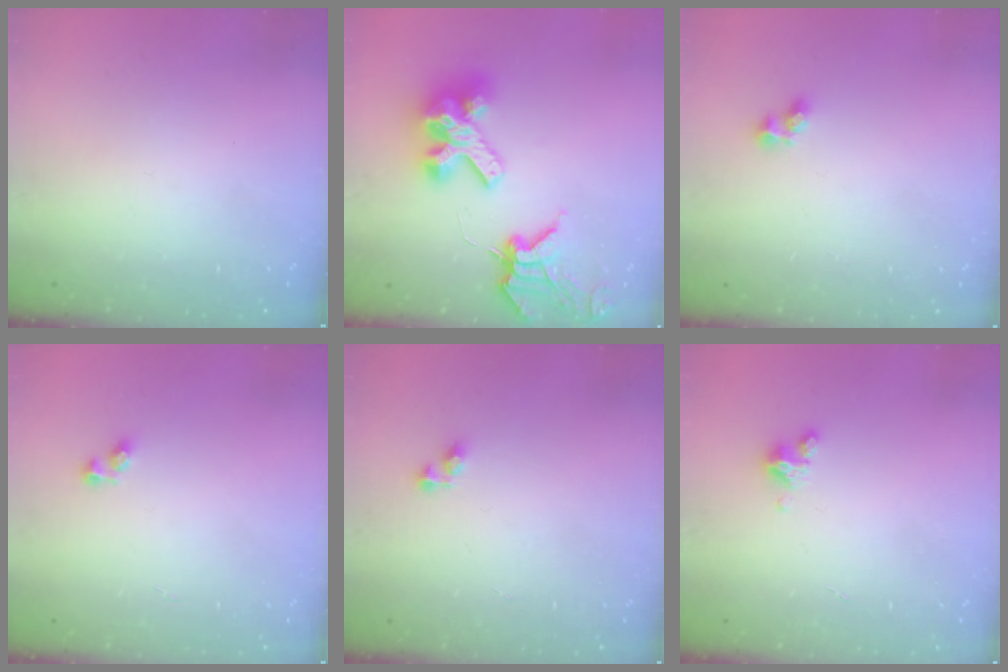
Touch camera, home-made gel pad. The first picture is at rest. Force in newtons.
{"total": 14.1, "press": 14.0, "slide": 1.7}
{"total": 2.7, "press": 2.5, "slide": 1.0}
{"total": 2.0, "press": 2.0, "slide": 0.3}
{"total": 3.1, "press": 3.1, "slide": 0.4}
{"total": 3.1, "press": 3.1, "slide": 0.4}